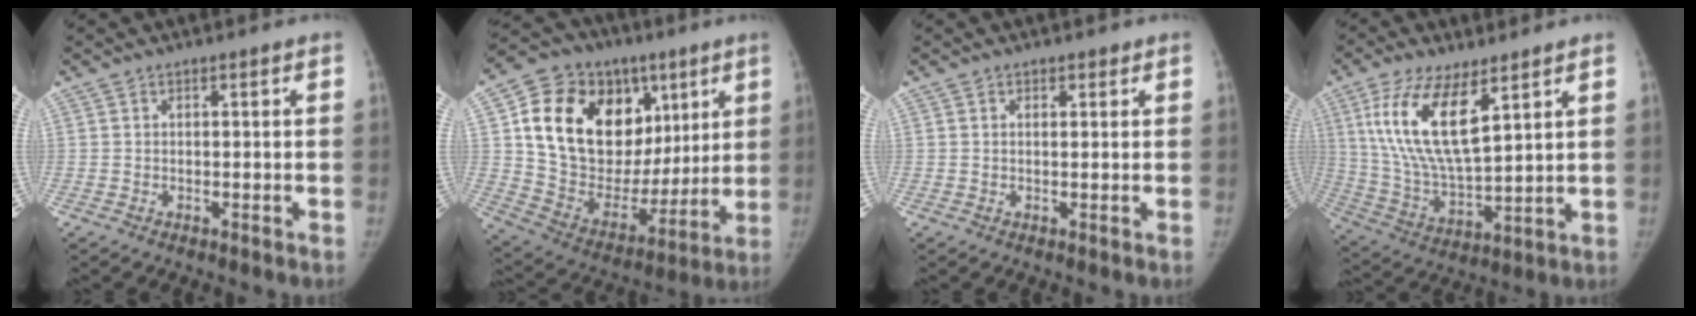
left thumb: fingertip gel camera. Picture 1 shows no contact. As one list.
[{"total": 28.0, "force": [8.9, 19.2, 18.3], "torque": [-0.270, 0.015, 0.162]}, {"total": 1.3, "force": [0.7, 0.9, 0.6], "torque": [0.000, -0.003, 0.007]}, {"total": 16.6, "force": [7.4, 6.5, 13.3], "torque": [-0.252, -0.031, 0.151]}]